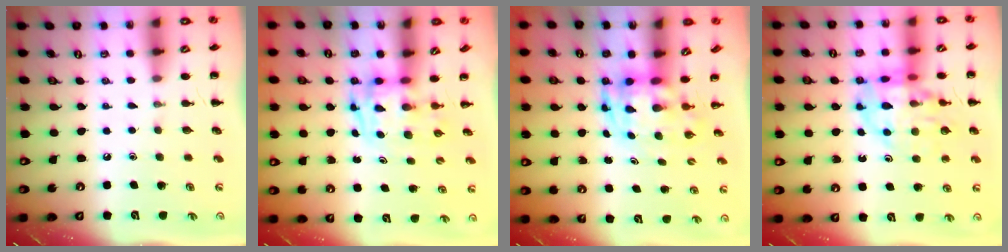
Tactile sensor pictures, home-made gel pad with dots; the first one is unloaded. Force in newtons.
{"total": 3.3, "press": 3.3, "slide": 0.6}
{"total": 3.6, "press": 3.4, "slide": 0.9}
{"total": 15.5, "press": 15.2, "slide": 3.1}